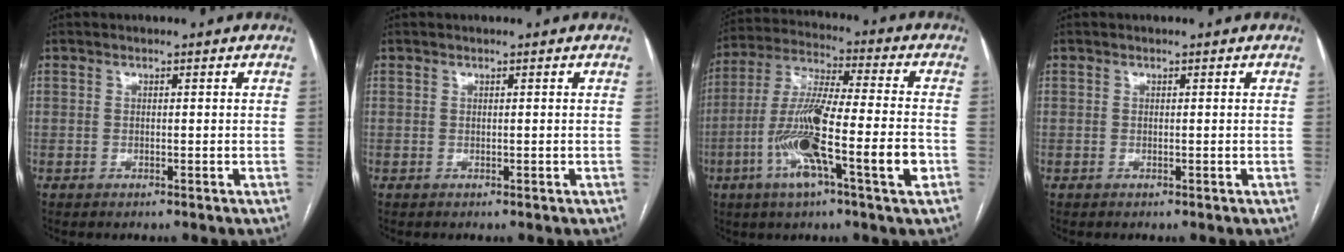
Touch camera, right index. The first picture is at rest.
{"total": 0.0}
{"total": 16.6, "force": [-5.2, 1.1, 15.7], "torque": [-0.299, -0.005, -0.096]}
{"total": 0.0}